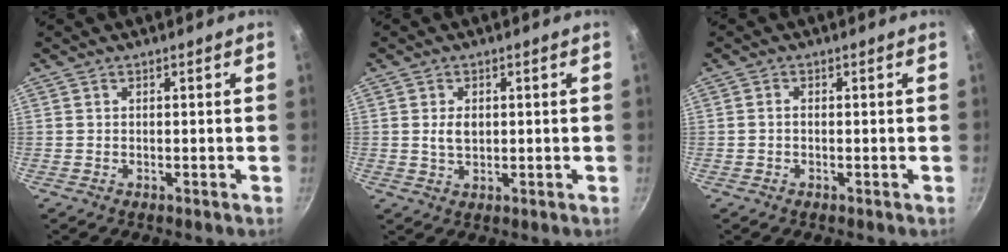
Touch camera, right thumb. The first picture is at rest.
{"total": 3.2, "force": [0.4, 2.1, 2.4], "torque": [-0.032, -0.002, 0.009]}
{"total": 0.8, "force": [-0.2, 0.5, 0.6], "torque": [-0.010, 0.006, -0.005]}